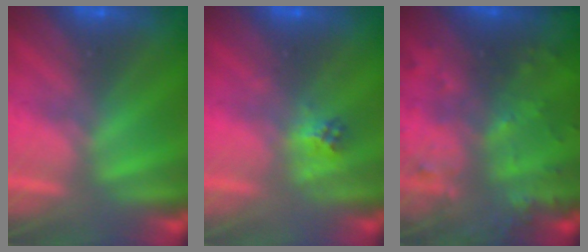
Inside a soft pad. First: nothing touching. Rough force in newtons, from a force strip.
{"total": 2.2}
{"total": 5.8}